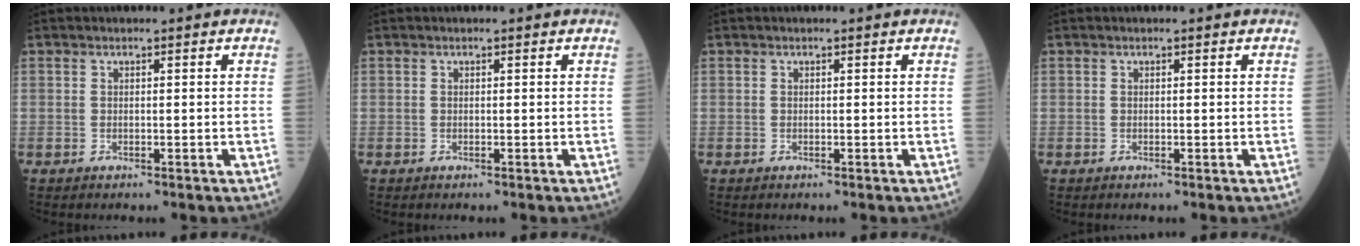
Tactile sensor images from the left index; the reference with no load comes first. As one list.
[{"total": 0.0}, {"total": 0.0}, {"total": 0.0}]